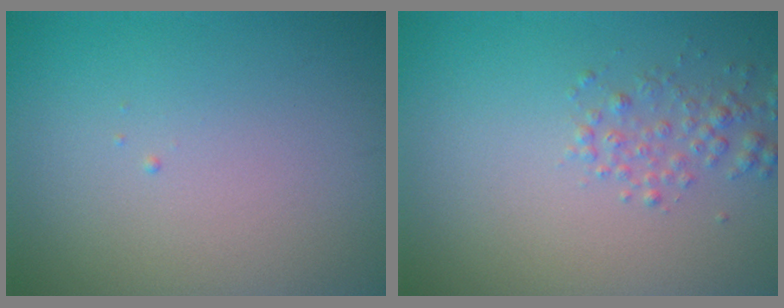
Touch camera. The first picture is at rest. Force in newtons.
{"total": 1.9, "press": 1.9, "slide": 0.1}